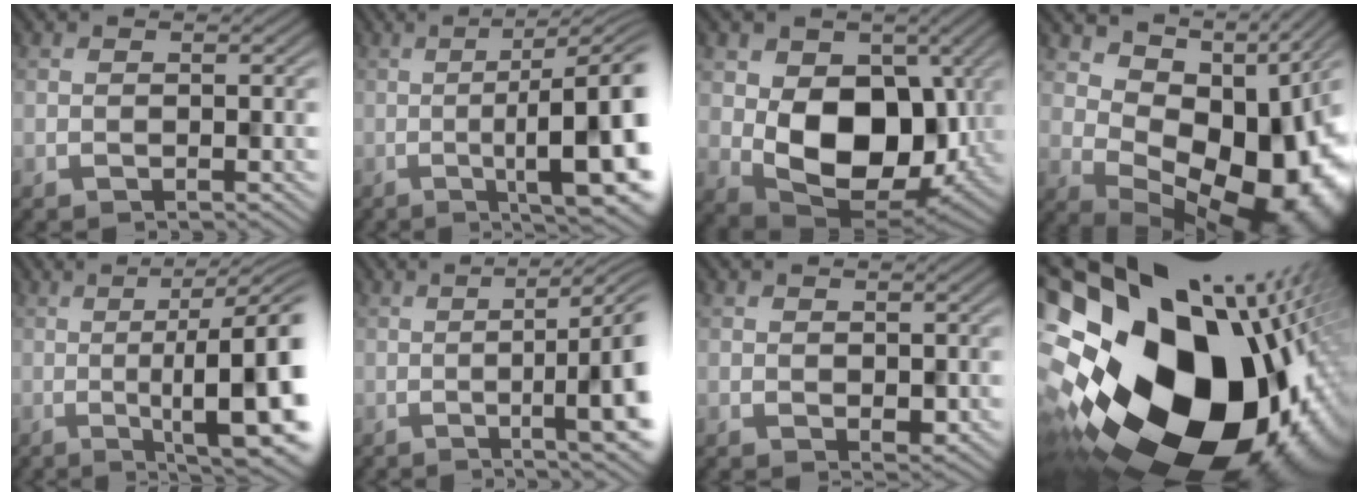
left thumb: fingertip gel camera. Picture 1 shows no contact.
{"total": 13.2, "force": [-1.9, 3.1, 12.7], "torque": [-0.138, 0.005, -0.020]}
{"total": 11.7, "force": [0.2, 8.6, 7.9], "torque": [-0.138, -0.028, 0.014]}
{"total": 13.4, "force": [2.4, 8.6, 10.1], "torque": [-0.133, -0.017, 0.060]}
{"total": 14.5, "force": [-1.1, 3.7, 14.0], "torque": [-0.160, 0.004, -0.008]}
{"total": 10.9, "force": [-0.5, 2.6, 10.6], "torque": [-0.119, 0.004, -0.002]}
{"total": 1.4, "force": [0.3, 1.2, 0.6], "torque": [-0.013, -0.004, 0.012]}
{"total": 21.9, "force": [-1.2, 15.5, 15.4], "torque": [-0.275, -0.057, -0.027]}